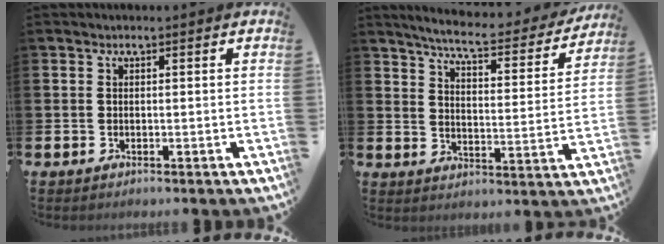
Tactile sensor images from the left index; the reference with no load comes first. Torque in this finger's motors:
{"motor_torque": [0.91, -1.23, 0.44, 0.16]}